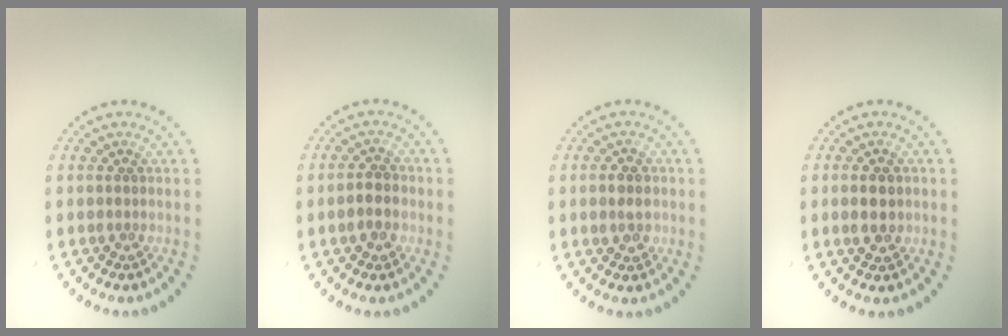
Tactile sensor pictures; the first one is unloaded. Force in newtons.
{"total": 1.9, "press": 1.8, "slide": 0.2}
{"total": 2.2, "press": 2.2, "slide": 0.3}
{"total": 2.2, "press": 2.2, "slide": 0.1}